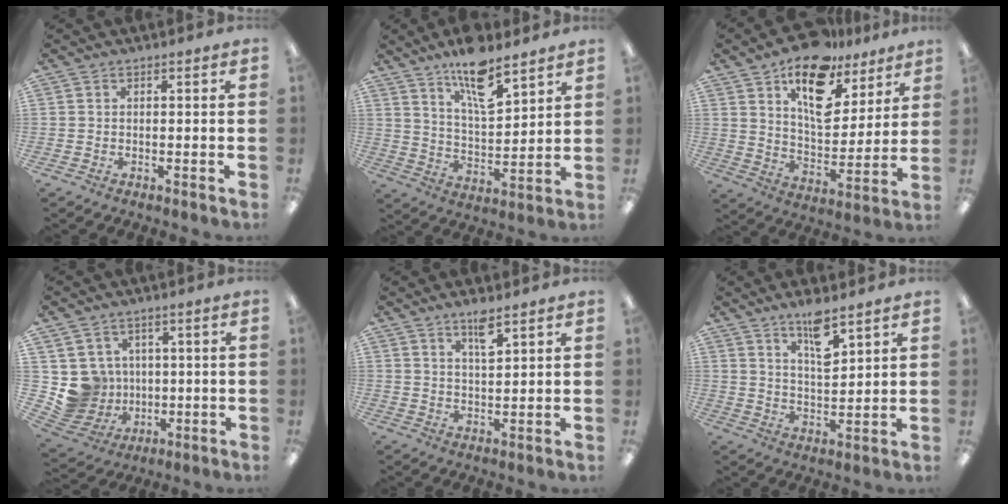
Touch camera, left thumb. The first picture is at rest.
{"total": 13.3, "force": [9.8, 4.5, 7.7], "torque": [-0.119, -0.056, 0.167]}
{"total": 17.4, "force": [10.9, 9.5, 9.8], "torque": [-0.149, -0.058, 0.190]}
{"total": 8.1, "force": [1.0, 8.0, 0.5], "torque": [-0.040, -0.010, 0.032]}
{"total": 5.1, "force": [3.6, 1.2, 3.4], "torque": [-0.061, -0.013, 0.060]}
{"total": 8.4, "force": [5.9, 2.4, 5.4], "torque": [-0.080, -0.039, 0.098]}